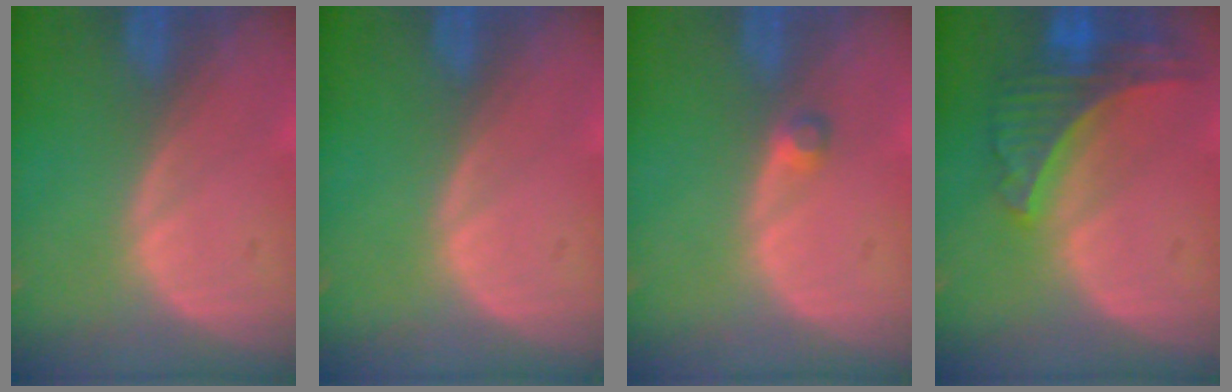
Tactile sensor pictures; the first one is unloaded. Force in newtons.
{"total": 0.0}
{"total": 1.5, "press": 1.2, "slide": 0.8}
{"total": 8.0, "press": 7.1, "slide": 3.8}